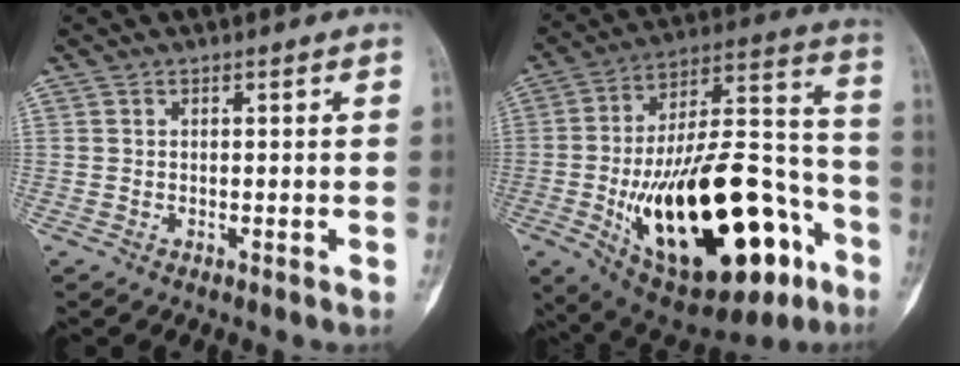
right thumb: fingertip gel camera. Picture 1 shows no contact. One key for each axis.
{"total": 36.0, "fx": -12.6, "fy": 15.9, "fz": 29.7, "tx": -0.457, "ty": 0.047, "tz": -0.176}